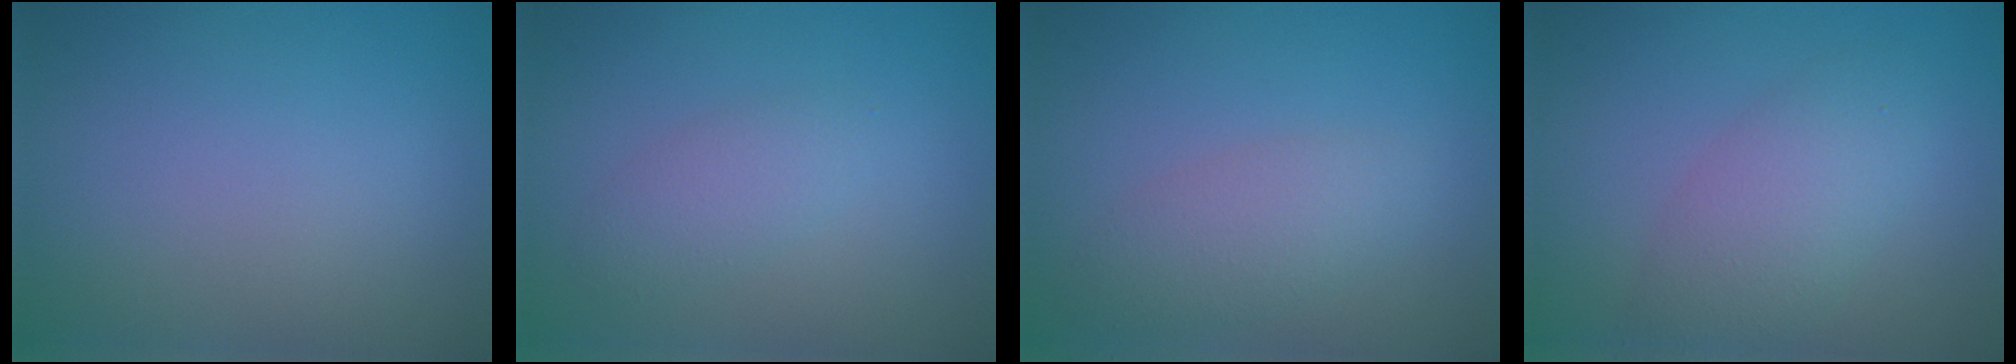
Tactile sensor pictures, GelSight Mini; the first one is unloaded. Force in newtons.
{"total": 2.0, "press": 2.0, "slide": 0.1}
{"total": 2.8, "press": 2.8, "slide": 0.2}
{"total": 4.2, "press": 4.2, "slide": 0.1}